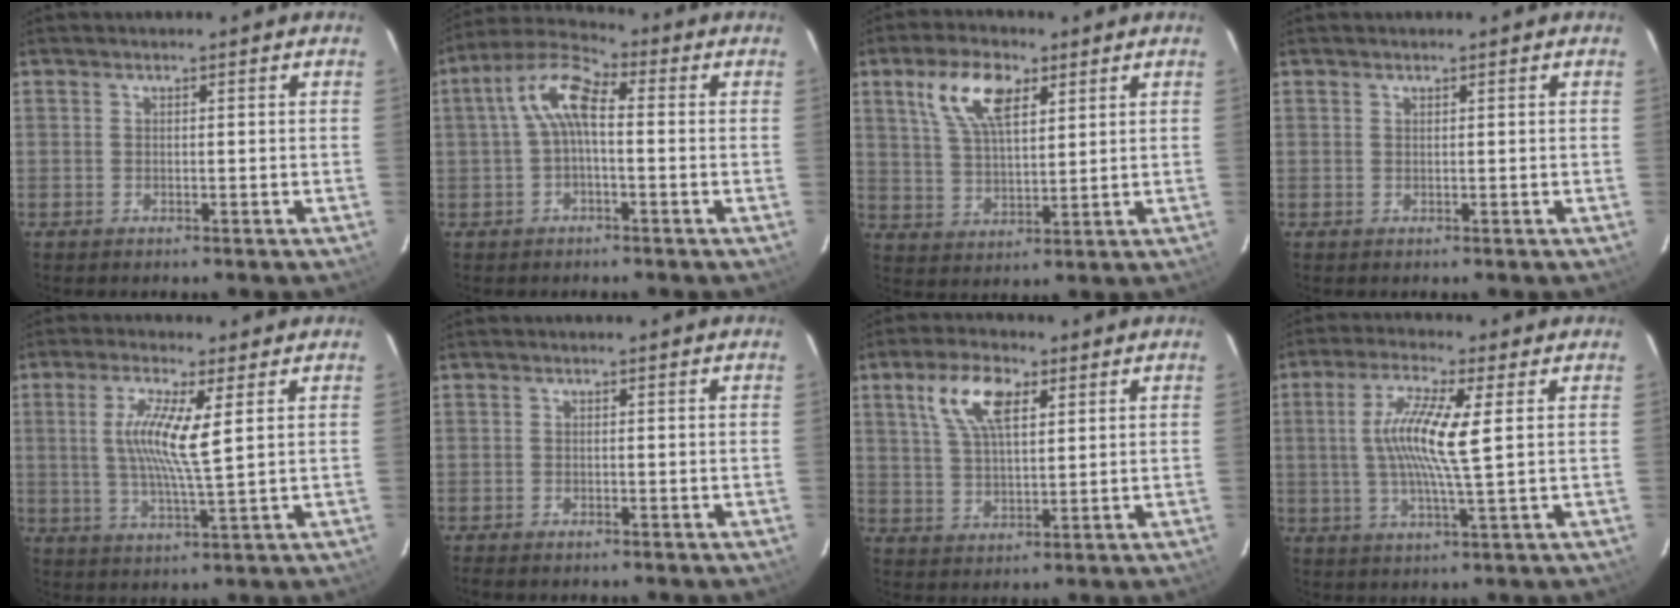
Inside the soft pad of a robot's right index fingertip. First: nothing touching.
{"total": 7.9, "force": [0.1, 3.2, 7.2], "torque": [-0.155, 0.029, -0.002]}
{"total": 10.0, "force": [4.9, 4.5, 7.5], "torque": [-0.149, 0.018, 0.095]}
{"total": 0.0}
{"total": 8.5, "force": [2.1, 0.5, 8.2], "torque": [-0.161, -0.005, 0.037]}
{"total": 1.6, "force": [-1.4, 0.5, 0.6], "torque": [-0.019, -0.005, -0.027]}
{"total": 9.2, "force": [4.1, 4.0, 7.2], "torque": [-0.139, 0.018, 0.078]}
{"total": 10.0, "force": [1.4, 0.4, 9.9], "torque": [-0.188, 0.001, 0.021]}